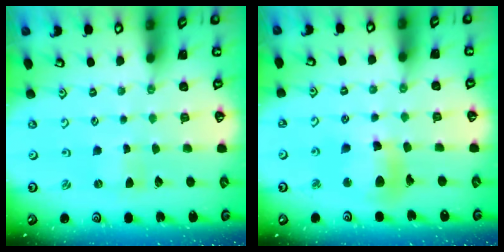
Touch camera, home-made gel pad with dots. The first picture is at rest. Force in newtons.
{"total": 12.5, "press": 12.4, "slide": 1.5}